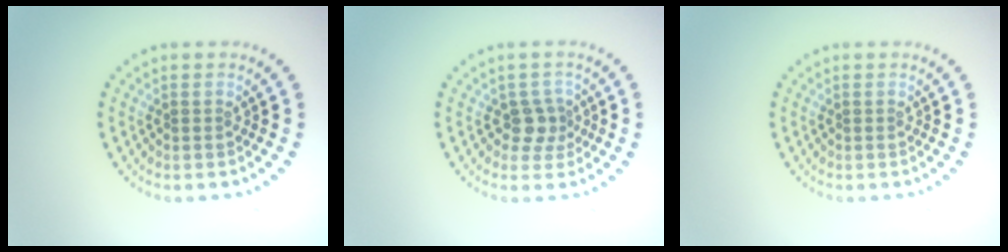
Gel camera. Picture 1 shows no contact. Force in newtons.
{"total": 2.1, "press": 1.7, "slide": 1.3}
{"total": 0.0}